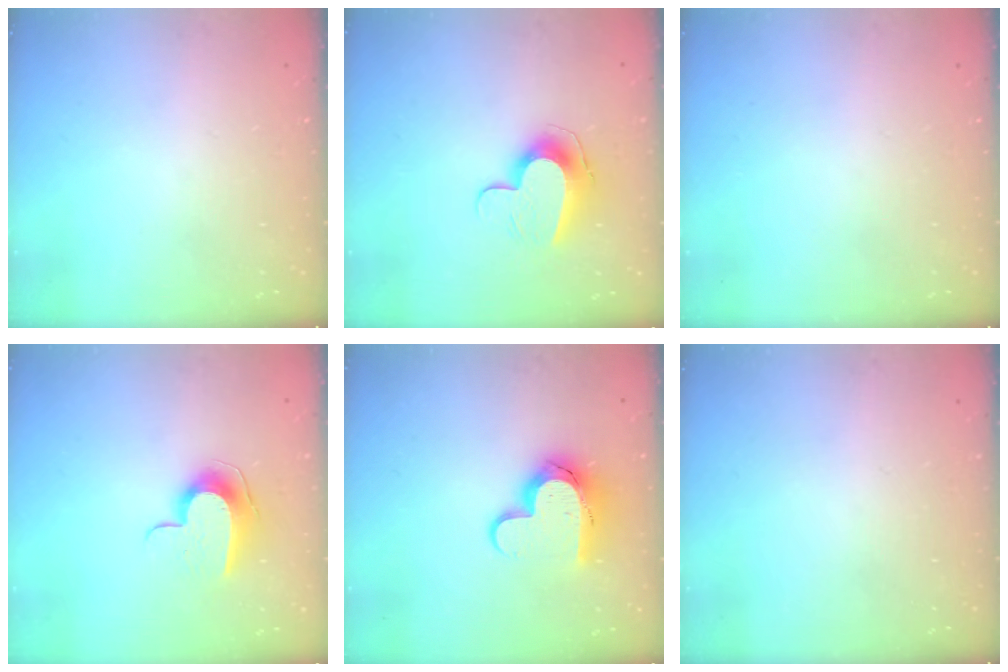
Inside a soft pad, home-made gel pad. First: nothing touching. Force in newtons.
{"total": 11.1, "press": 11.1, "slide": 0.7}
{"total": 0.0}
{"total": 9.3, "press": 9.3, "slide": 0.7}
{"total": 14.0, "press": 13.9, "slide": 1.4}
{"total": 0.0}